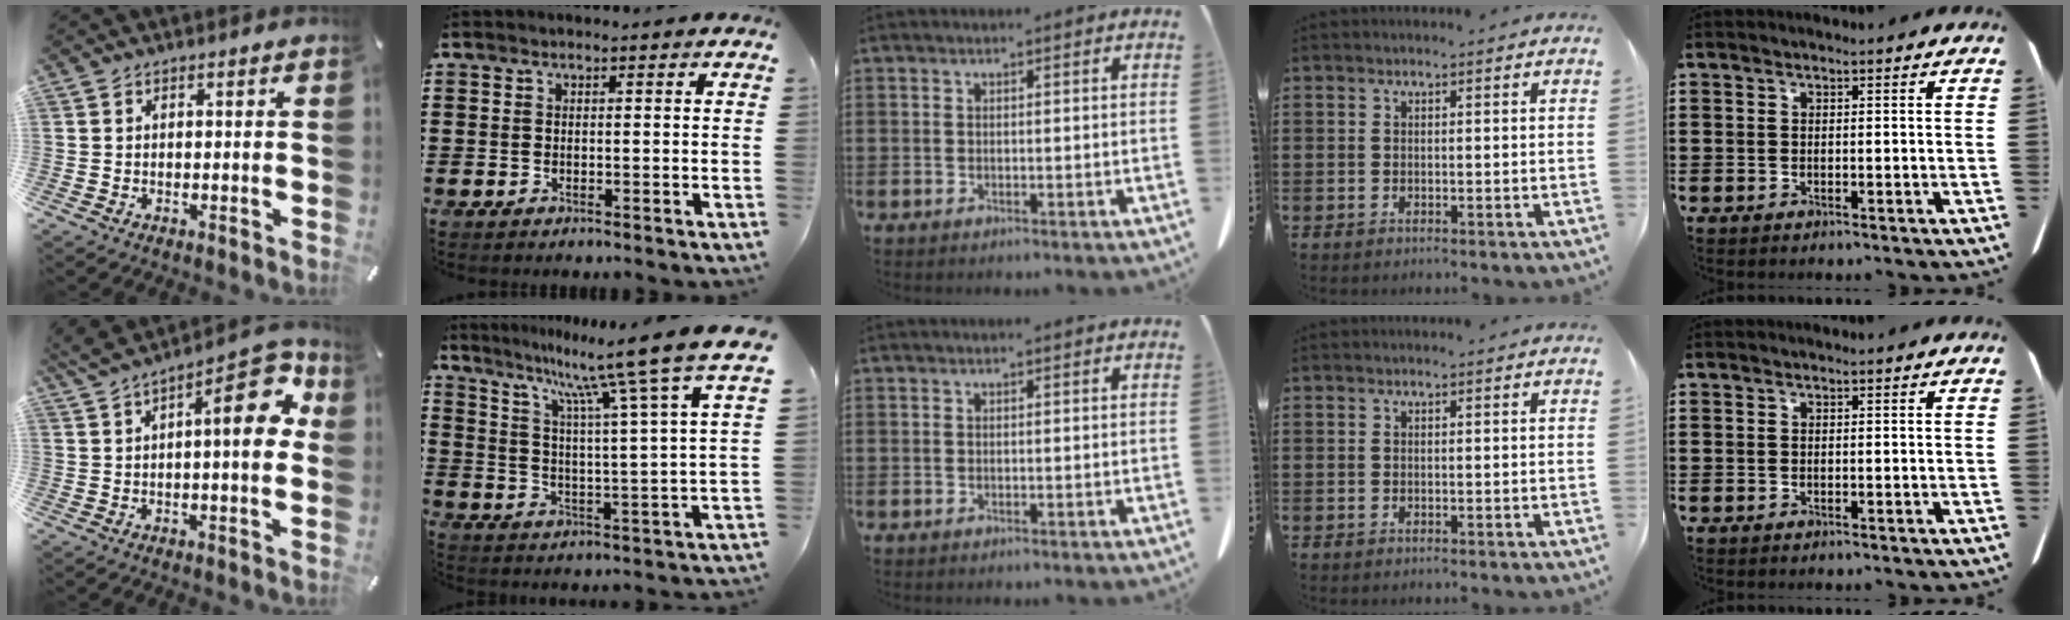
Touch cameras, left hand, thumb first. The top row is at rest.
{"thumb": {"total": 14.5, "force": [4.5, 5.5, 12.6], "torque": [-0.158, -0.019, 0.069]}, "index": {"total": 10.6, "force": [9.0, -1.4, 5.5], "torque": [-0.125, -0.062, 0.140]}}